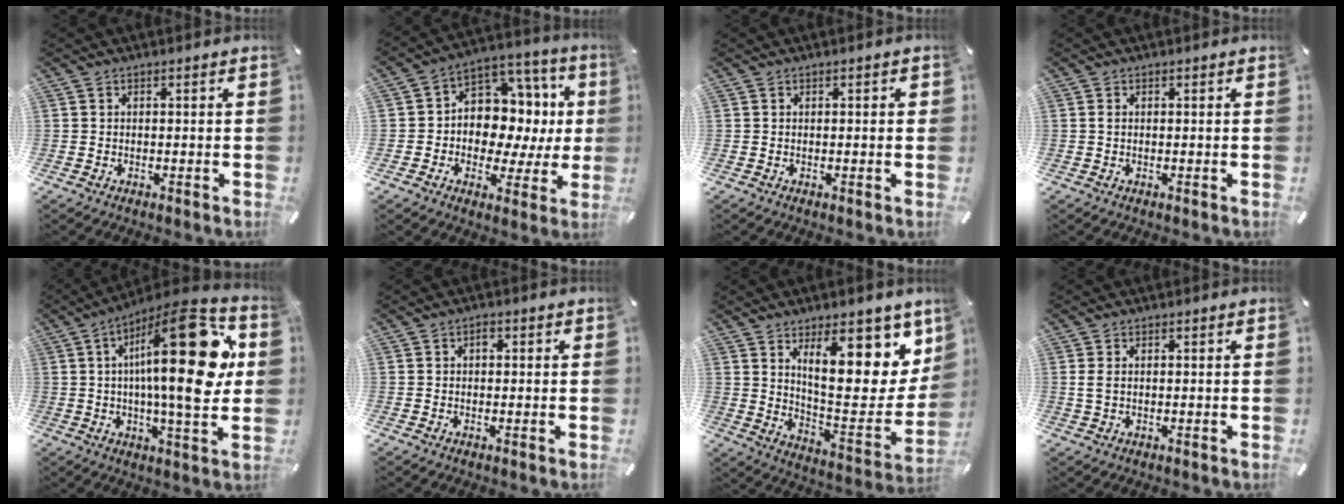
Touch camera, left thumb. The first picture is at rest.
{"total": 12.2, "force": [0.9, 10.4, 6.4], "torque": [-0.078, -0.029, 0.025]}
{"total": 0.9, "force": [0.1, 0.3, 0.9], "torque": [-0.008, -0.001, -0.002]}
{"total": 0.6, "force": [0.0, 0.4, 0.5], "torque": [-0.010, 0.002, -0.001]}
{"total": 27.2, "force": [4.5, 8.3, 25.5], "torque": [-0.396, -0.025, 0.060]}
{"total": 1.4, "force": [0.2, 0.9, 1.0], "torque": [-0.011, 0.003, 0.000]}
{"total": 20.2, "force": [10.3, 8.4, 15.2], "torque": [-0.203, -0.069, 0.165]}
{"total": 1.8, "force": [0.4, 1.0, 1.4], "torque": [-0.030, 0.004, 0.006]}